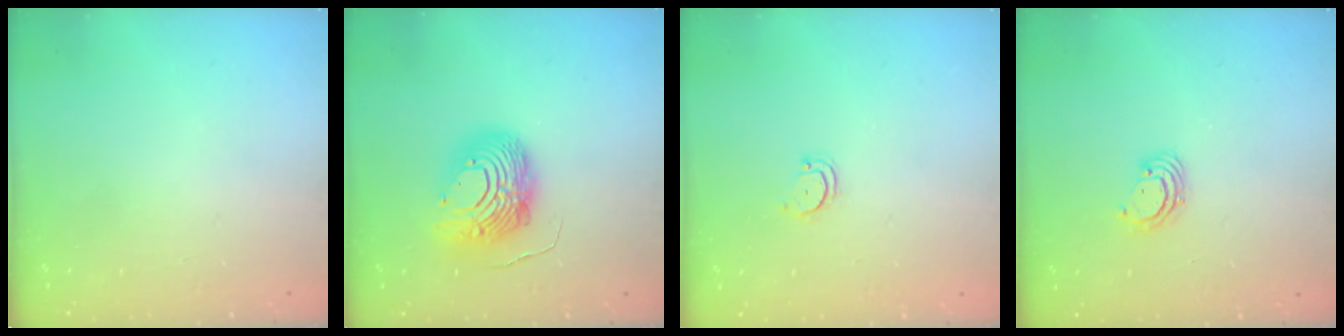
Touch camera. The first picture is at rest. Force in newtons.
{"total": 12.2, "press": 12.2, "slide": 1.2}
{"total": 3.0, "press": 3.0, "slide": 0.2}
{"total": 3.5, "press": 3.5, "slide": 0.2}